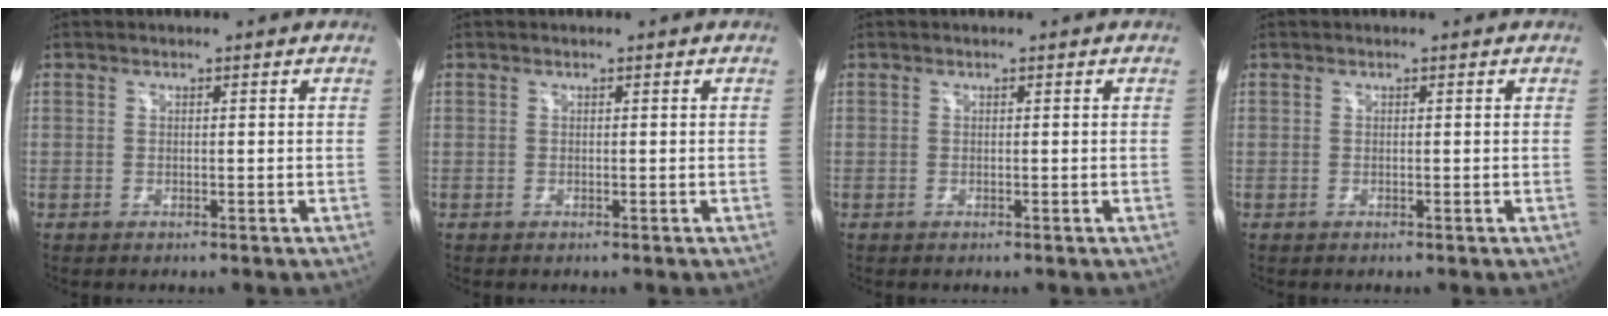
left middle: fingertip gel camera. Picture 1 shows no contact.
{"total": 0.0}
{"total": 0.0}
{"total": 0.0}